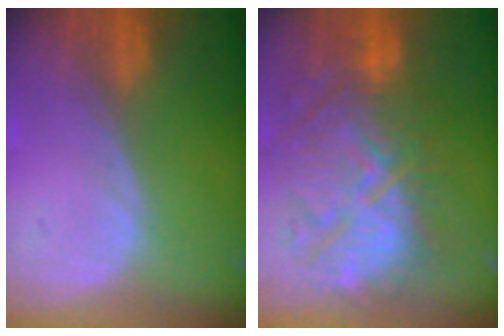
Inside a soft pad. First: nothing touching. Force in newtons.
{"total": 12.1, "press": 11.6, "slide": 3.2}